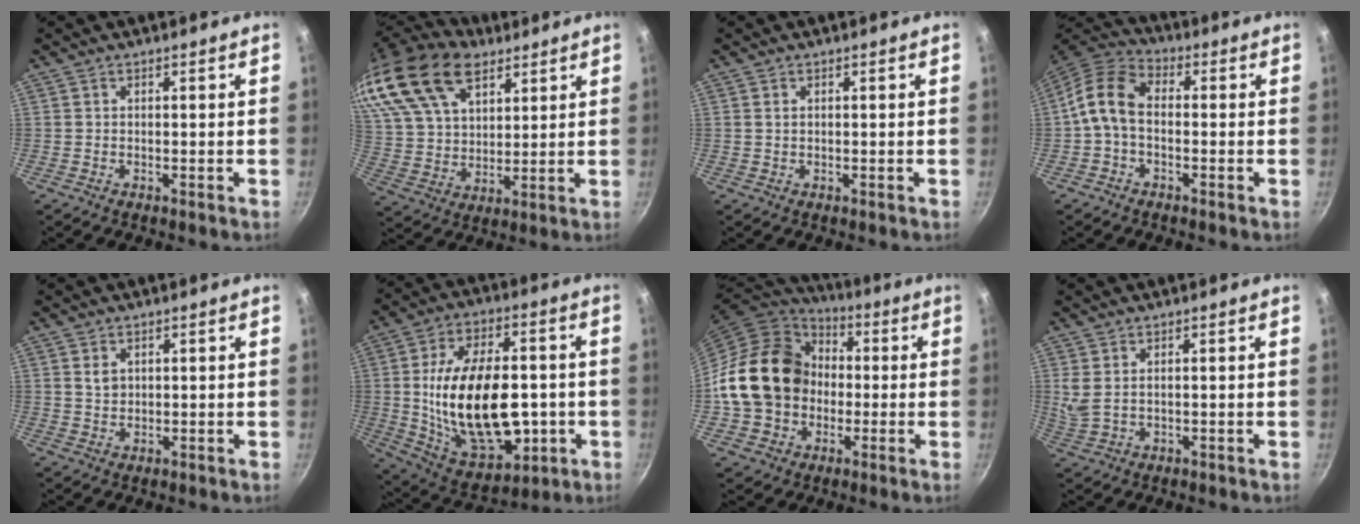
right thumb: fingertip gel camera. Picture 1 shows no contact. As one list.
[{"total": 22.8, "force": [14.6, 12.4, 12.3], "torque": [-0.241, -0.018, 0.275]}, {"total": 0.8, "force": [0.2, 0.5, 0.5], "torque": [-0.006, 0.001, 0.004]}, {"total": 8.8, "force": [-1.0, 6.1, 6.3], "torque": [-0.115, 0.034, -0.036]}, {"total": 2.2, "force": [0.9, 1.6, 1.3], "torque": [-0.016, -0.004, 0.018]}, {"total": 26.5, "force": [-1.8, 15.5, 21.4], "torque": [-0.345, 0.013, -0.009]}, {"total": 19.1, "force": [-0.4, 15.9, 10.6], "torque": [-0.165, 0.042, -0.006]}, {"total": 3.4, "force": [1.0, 1.8, 2.8], "torque": [-0.056, -0.005, 0.029]}]